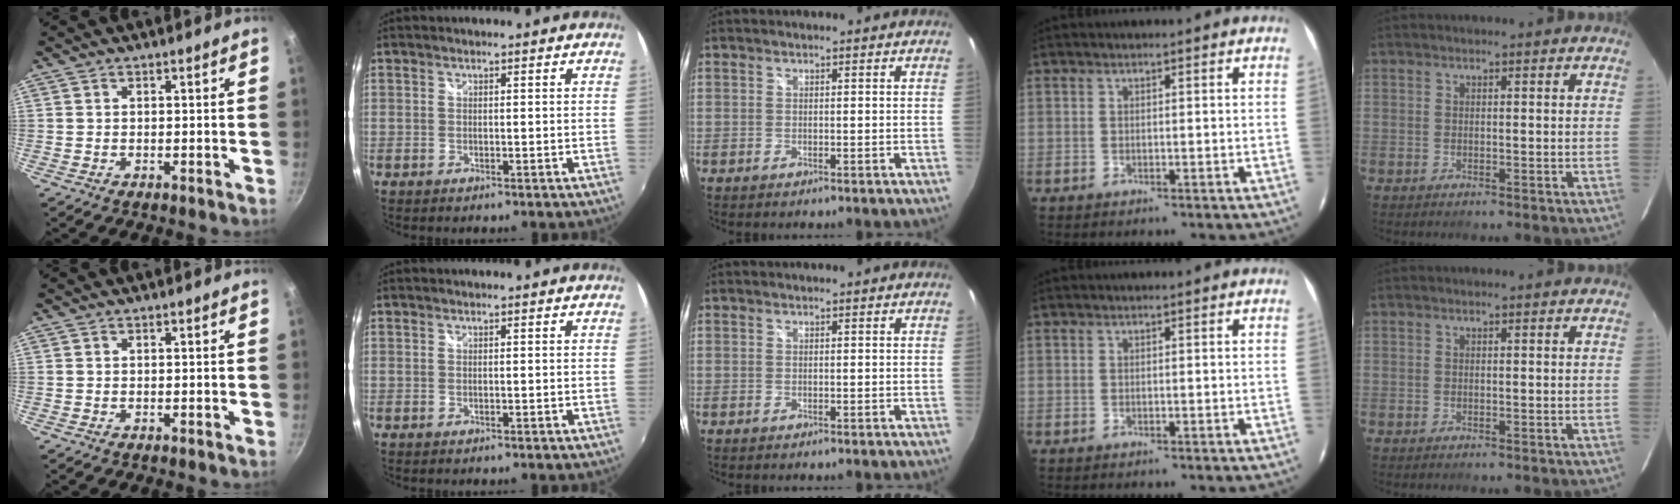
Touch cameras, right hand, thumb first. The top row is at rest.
{}